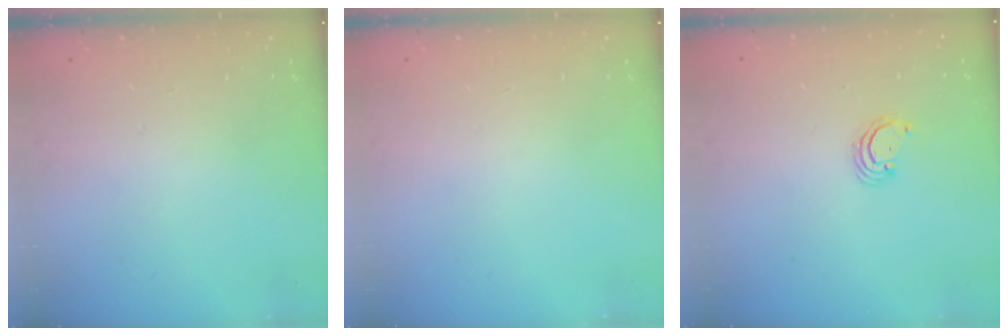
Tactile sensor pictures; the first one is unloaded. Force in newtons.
{"total": 0.0}
{"total": 2.8, "press": 2.8, "slide": 0.2}